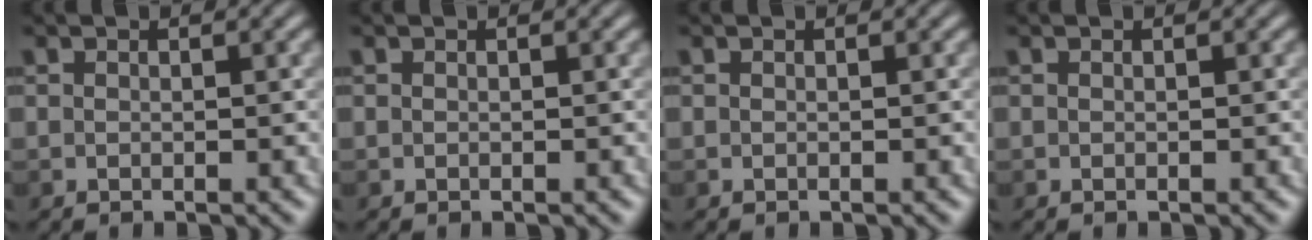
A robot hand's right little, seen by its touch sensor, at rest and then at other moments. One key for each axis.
{"total": 0.0}
{"total": 0.0}
{"total": 0.0}